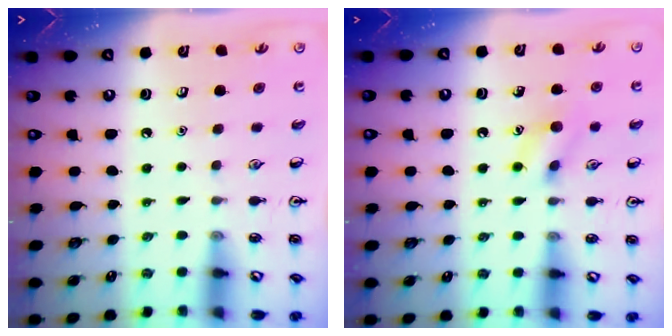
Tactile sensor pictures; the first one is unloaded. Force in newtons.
{"total": 8.4, "press": 8.3, "slide": 0.7}